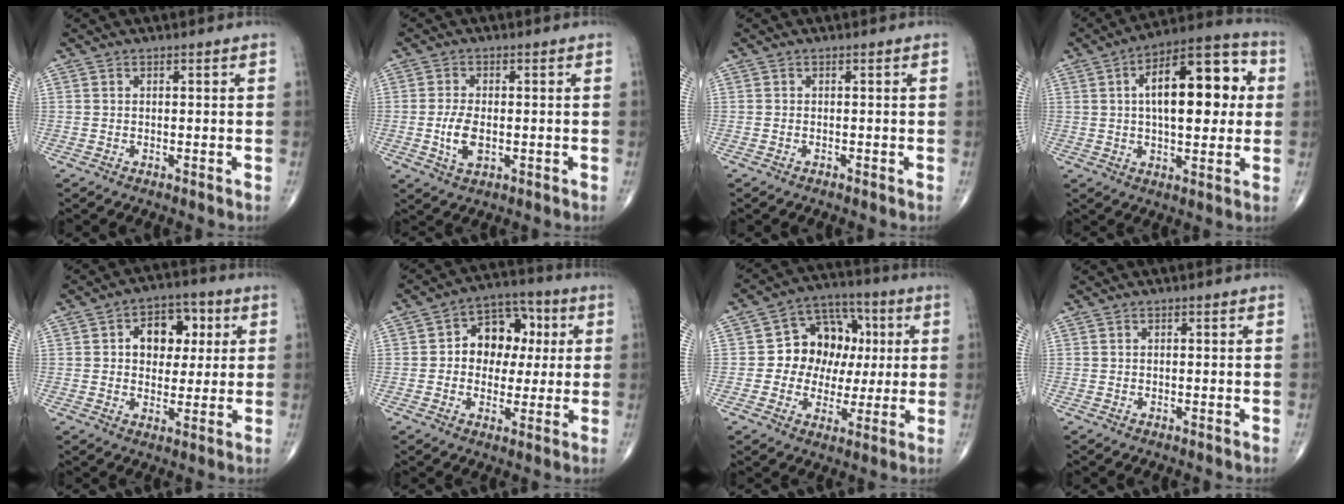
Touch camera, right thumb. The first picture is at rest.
{"total": 5.1, "force": [-0.8, 2.7, 4.3], "torque": [-0.086, -0.005, -0.013]}
{"total": 0.0}
{"total": 18.8, "force": [3.2, 8.4, 16.5], "torque": [-0.218, 0.022, 0.041]}
{"total": 10.2, "force": [2.4, 7.1, 6.9], "torque": [-0.057, 0.008, 0.034]}
{"total": 11.7, "force": [1.7, 8.6, 7.7], "torque": [-0.062, 0.020, 0.018]}
{"total": 13.2, "force": [1.3, 10.7, 7.7], "torque": [-0.064, 0.021, 0.018]}
{"total": 0.0}